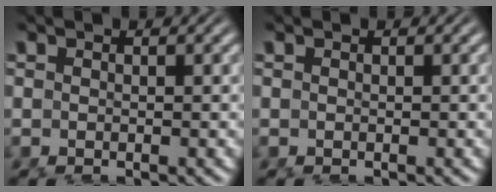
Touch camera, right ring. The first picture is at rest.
{"total": 0.0}